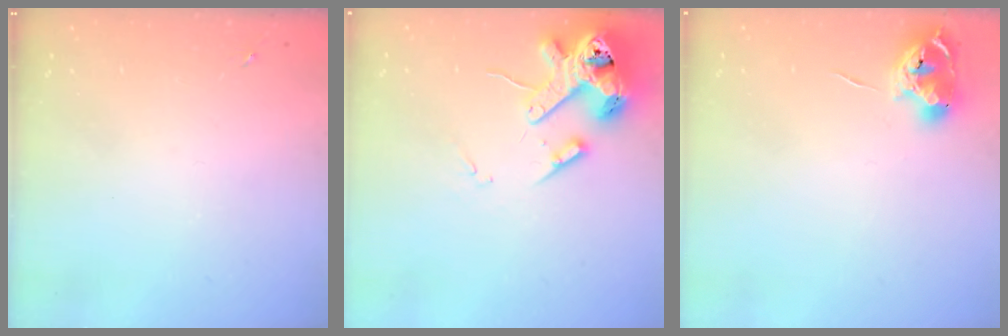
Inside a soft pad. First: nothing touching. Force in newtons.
{"total": 14.8, "press": 14.7, "slide": 2.3}
{"total": 9.6, "press": 9.6, "slide": 0.6}